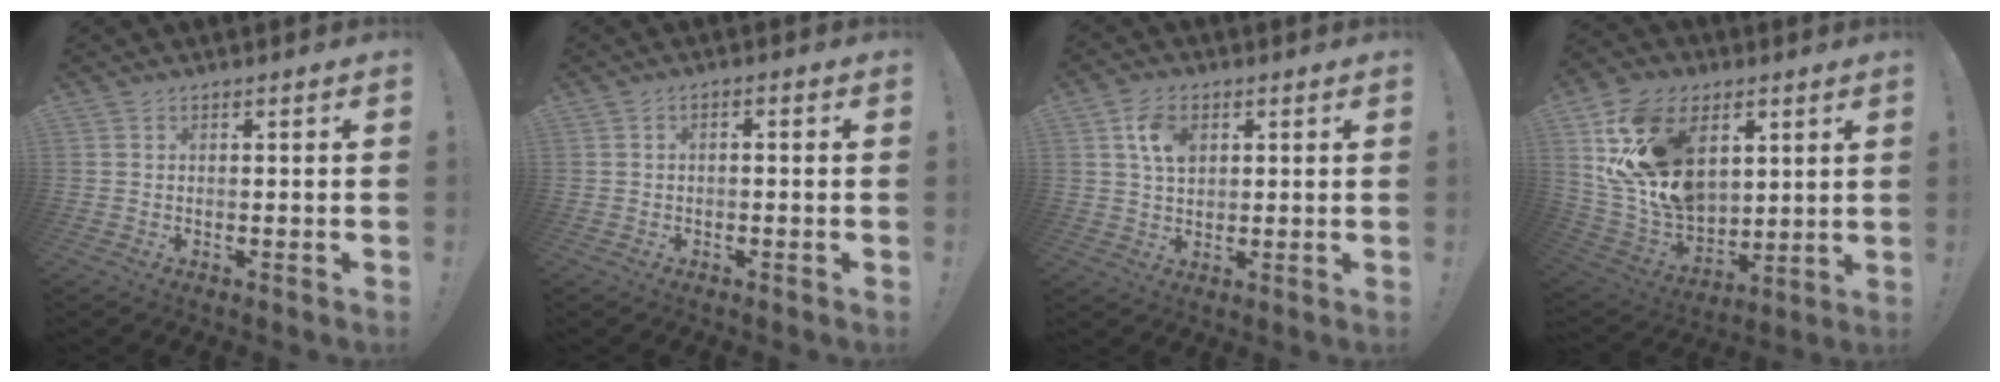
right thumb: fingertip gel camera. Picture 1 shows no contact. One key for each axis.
{"total": 1.5, "fx": -1.2, "fy": 0.4, "fz": 0.9, "tx": -0.012, "ty": 0.006, "tz": -0.021}
{"total": 8.0, "fx": 2.8, "fy": 5.5, "fz": 4.9, "tx": -0.072, "ty": 0.001, "tz": 0.053}
{"total": 23.0, "fx": 8.5, "fy": 15.7, "fz": 14.6, "tx": -0.280, "ty": -0.037, "tz": 0.160}